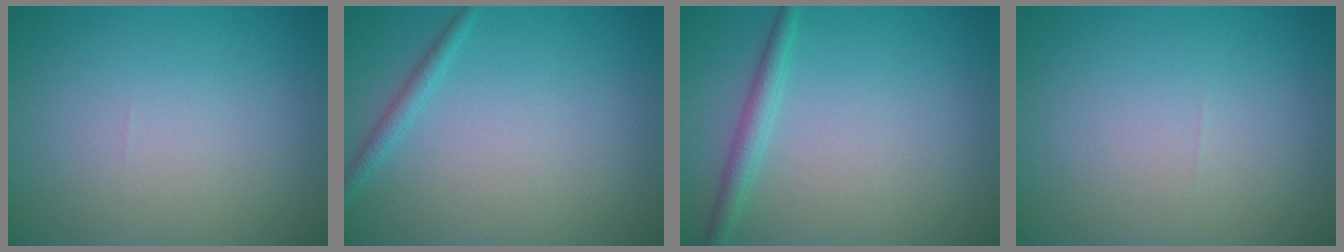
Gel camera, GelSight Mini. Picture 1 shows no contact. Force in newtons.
{"total": 1.2, "press": 1.2, "slide": 0.0}
{"total": 1.9, "press": 1.9, "slide": 0.2}
{"total": 0.0}